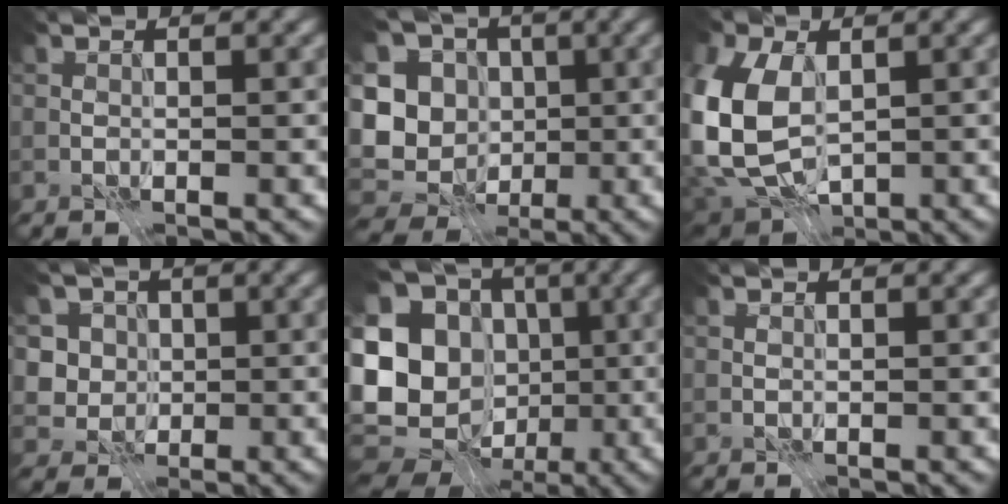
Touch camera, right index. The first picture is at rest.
{"total": 11.1, "force": [-0.1, 9.9, 5.0], "torque": [-0.114, -0.011, -0.016]}
{"total": 11.2, "force": [0.6, 7.8, 8.0], "torque": [-0.205, -0.017, 0.010]}
{"total": 5.5, "force": [1.8, 4.9, 1.8], "torque": [-0.022, 0.004, 0.022]}
{"total": 16.8, "force": [-2.8, 14.3, 8.4], "torque": [-0.203, 0.005, -0.048]}
{"total": 0.0}